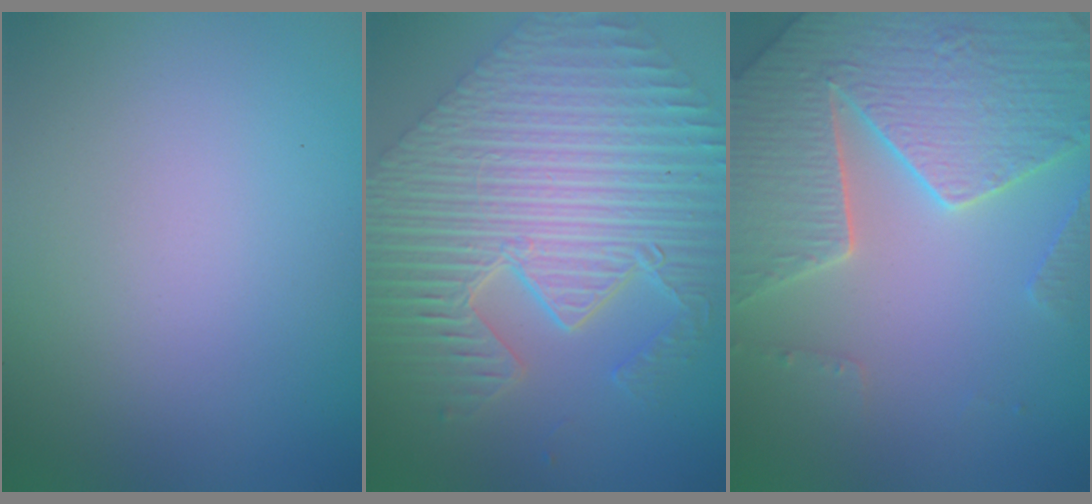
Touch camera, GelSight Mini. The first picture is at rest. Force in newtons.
{"total": 11.6, "press": 7.8, "slide": 8.6}
{"total": 7.5, "press": 7.3, "slide": 1.9}